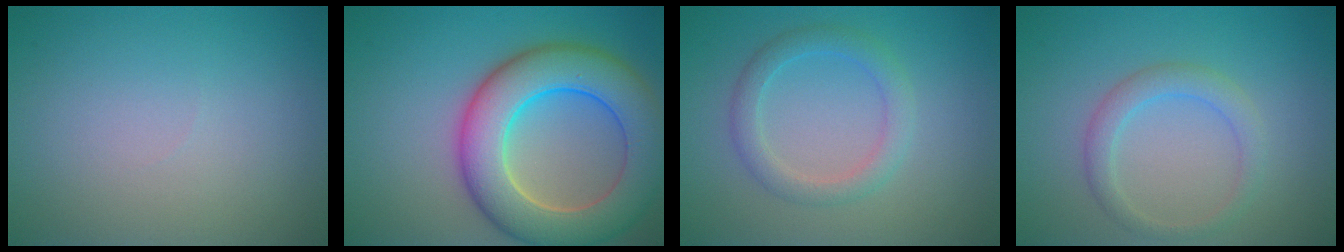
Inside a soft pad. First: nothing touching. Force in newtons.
{"total": 10.1, "press": 10.1, "slide": 0.5}
{"total": 2.6, "press": 2.6, "slide": 0.1}
{"total": 2.5, "press": 2.5, "slide": 0.1}